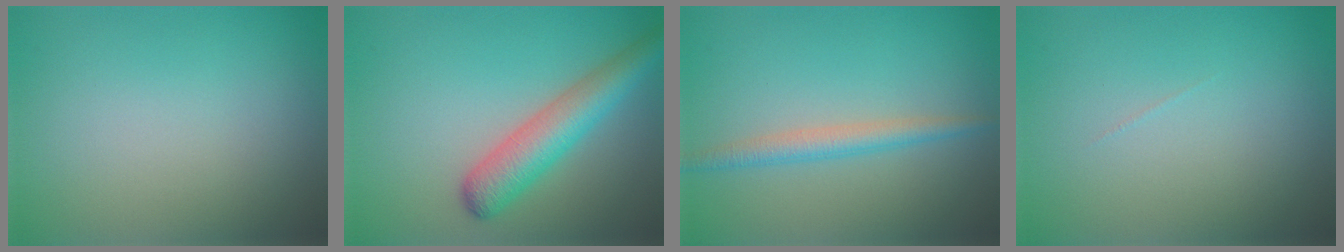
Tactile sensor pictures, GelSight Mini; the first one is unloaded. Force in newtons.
{"total": 4.8, "press": 4.8, "slide": 0.2}
{"total": 2.3, "press": 2.3, "slide": 0.1}
{"total": 0.0}